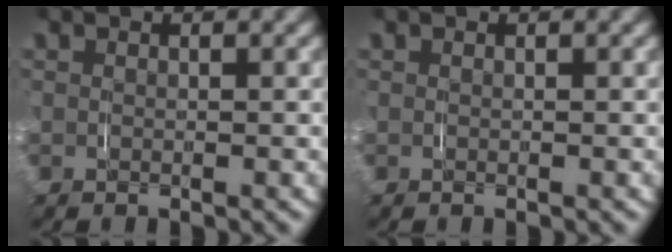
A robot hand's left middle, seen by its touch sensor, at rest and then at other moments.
{"total": 0.0}